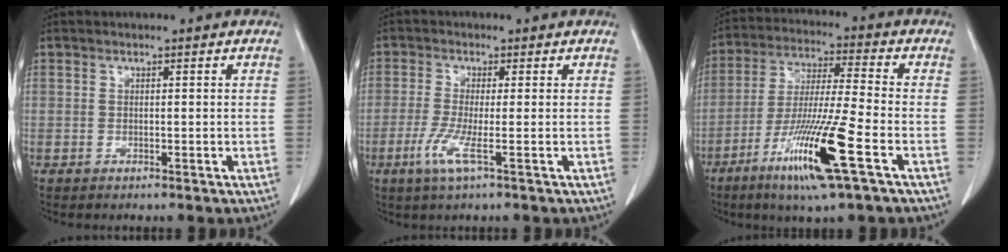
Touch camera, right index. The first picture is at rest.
{"total": 4.6, "force": [-1.9, 0.0, 4.2], "torque": [-0.093, -0.013, -0.041]}
{"total": 14.8, "force": [-6.8, -0.1, 13.1], "torque": [-0.259, -0.029, -0.125]}